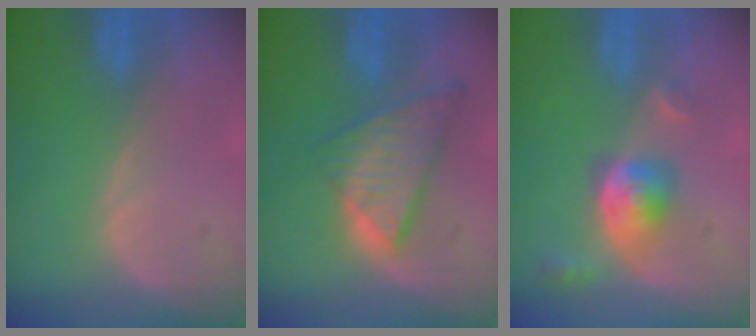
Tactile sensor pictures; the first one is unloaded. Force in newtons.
{"total": 8.5, "press": 7.3, "slide": 4.5}
{"total": 5.5, "press": 5.0, "slide": 2.3}